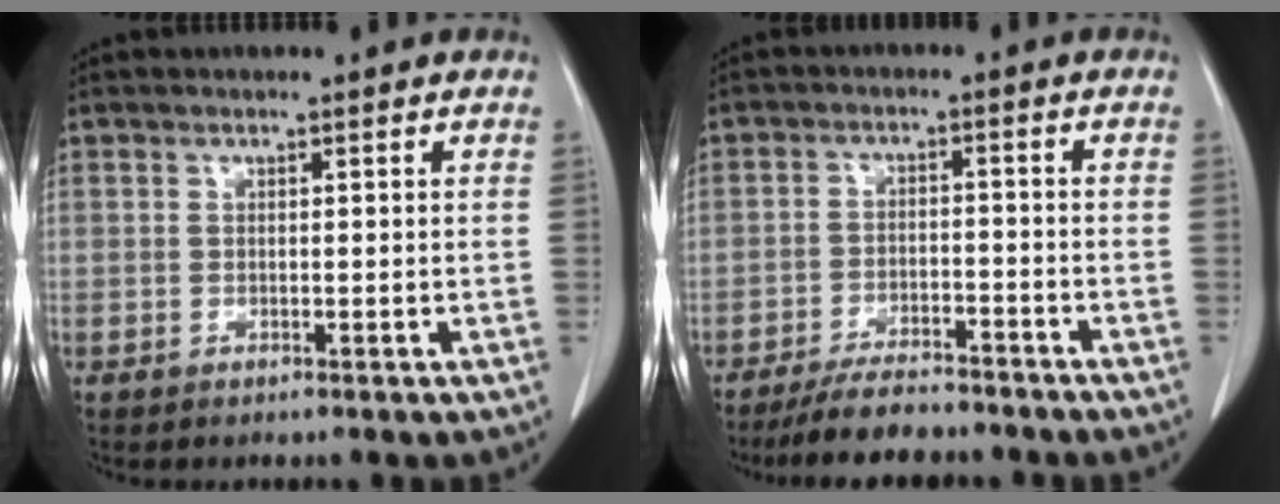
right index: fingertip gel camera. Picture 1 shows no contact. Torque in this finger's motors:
{"motor_torque": [-1.02, -0.17, -0.49, -0.21]}